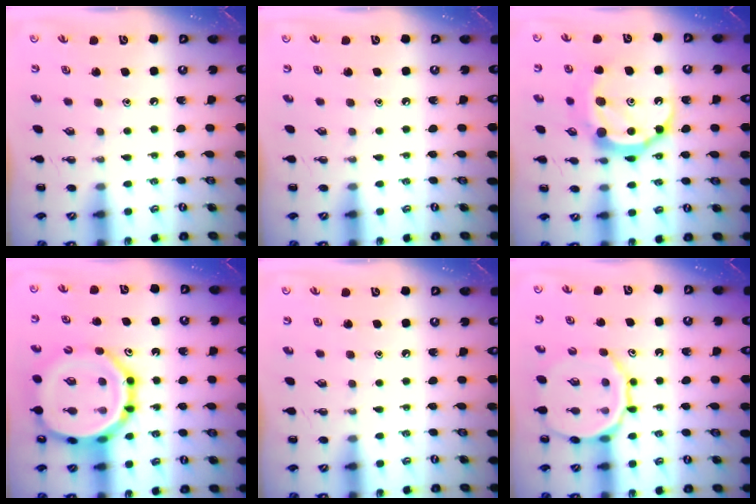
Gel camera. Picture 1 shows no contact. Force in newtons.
{"total": 0.0}
{"total": 13.7, "press": 13.7, "slide": 0.9}
{"total": 19.7, "press": 19.4, "slide": 3.6}
{"total": 0.0}
{"total": 14.4, "press": 14.2, "slide": 2.0}